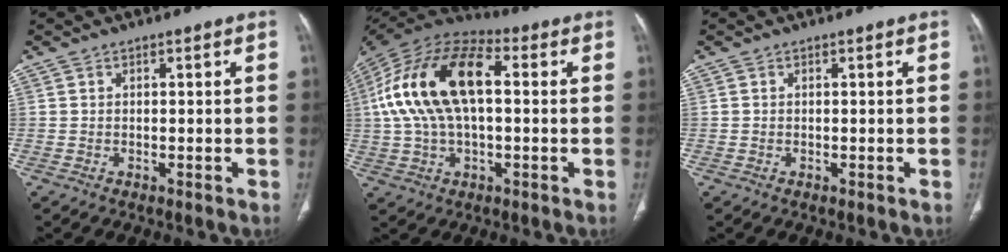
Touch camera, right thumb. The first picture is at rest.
{"total": 20.6, "force": [2.5, 10.8, 17.3], "torque": [-0.338, 0.034, 0.037]}
{"total": 0.0}